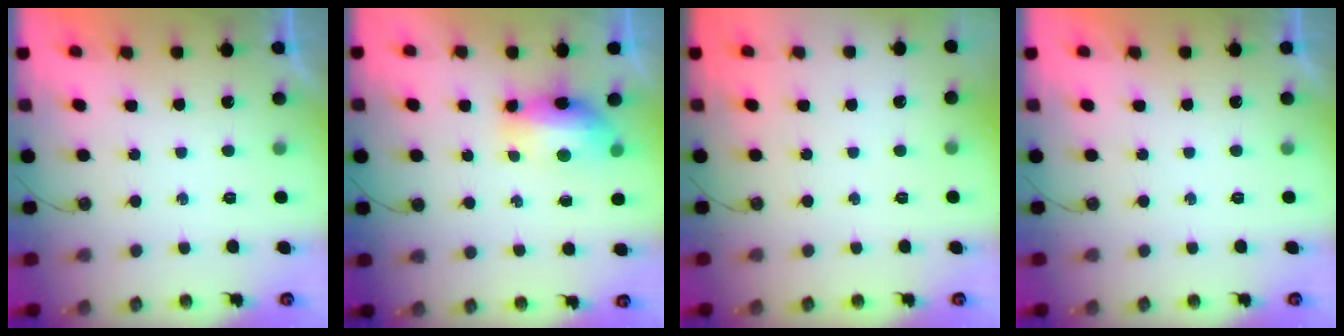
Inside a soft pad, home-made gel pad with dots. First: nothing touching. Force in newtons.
{"total": 14.4, "press": 11.1, "slide": 9.1}
{"total": 0.0}
{"total": 0.0}